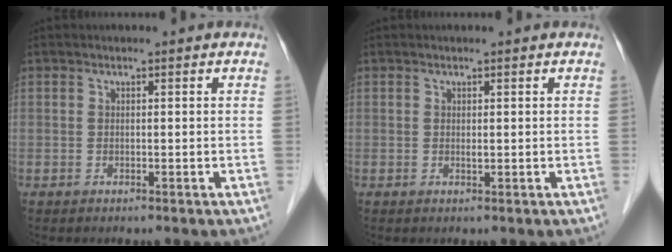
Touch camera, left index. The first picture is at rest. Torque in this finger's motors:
{"motor_torque": [0.21, 0.13, 0.01, 0.00]}